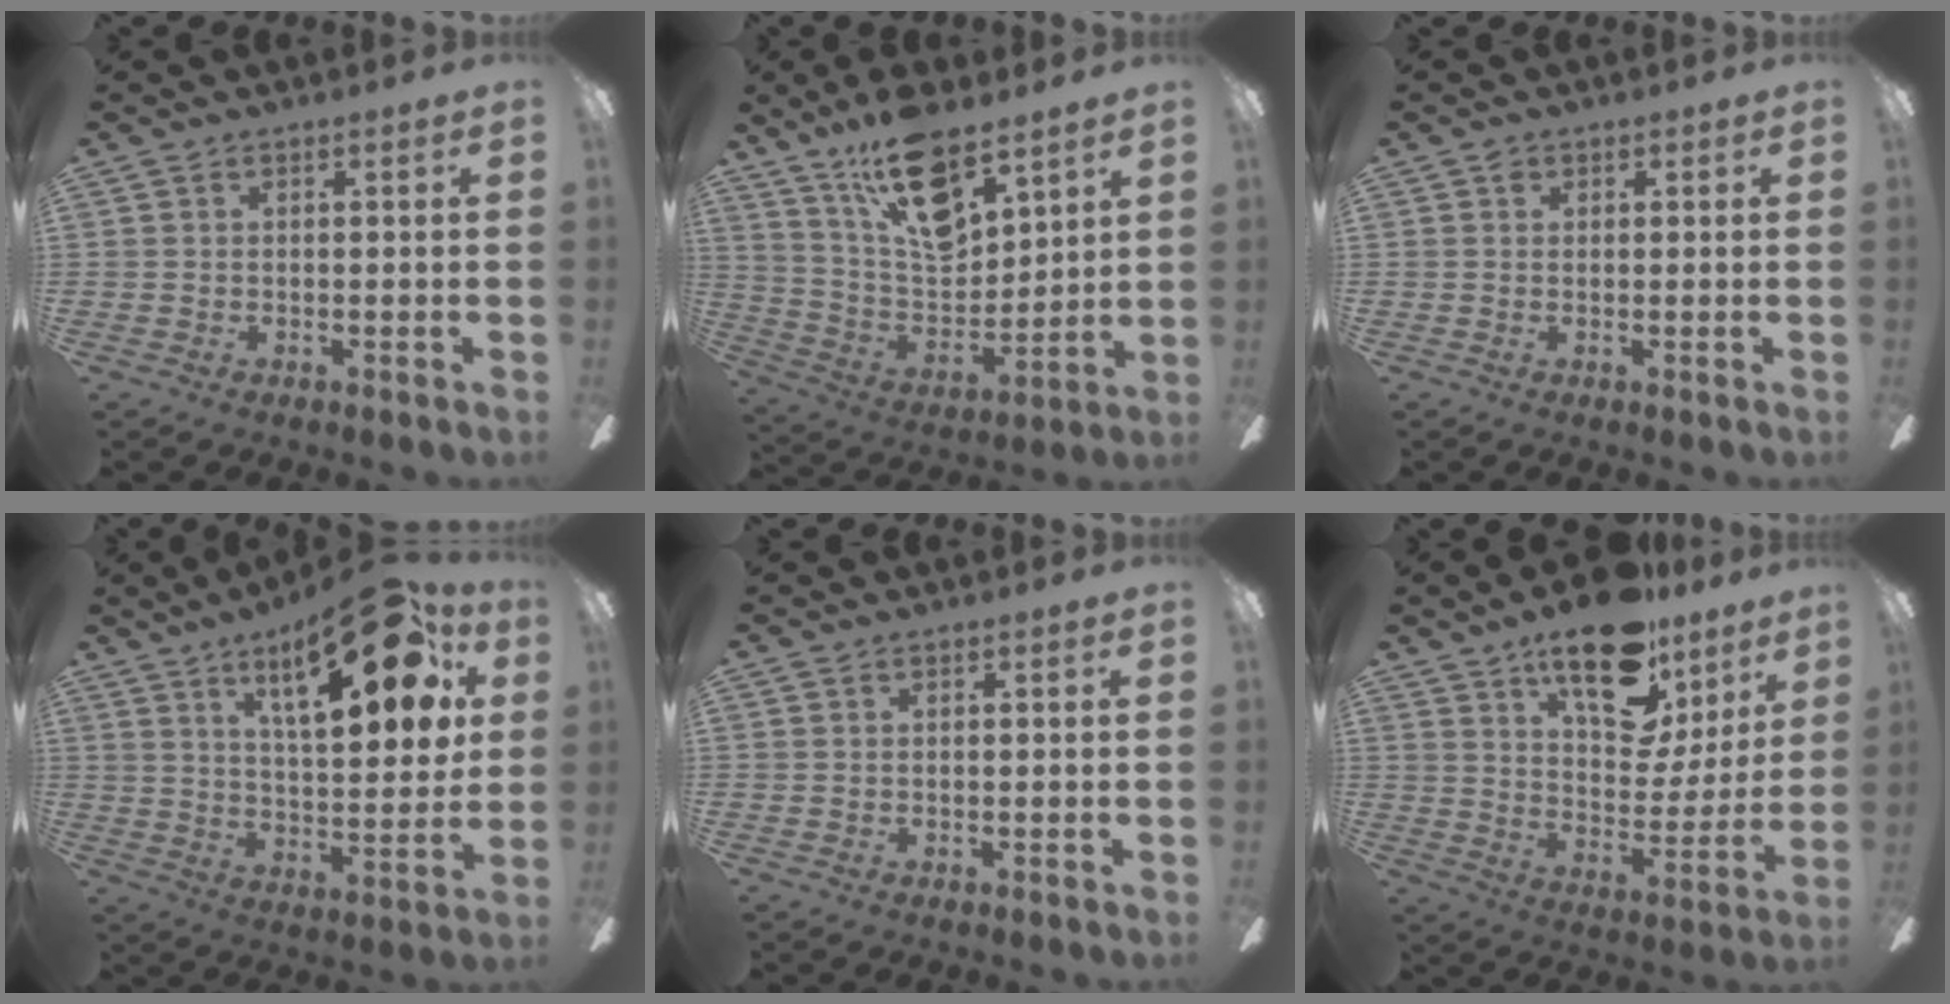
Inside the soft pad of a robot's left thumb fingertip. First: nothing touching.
{"total": 17.4, "force": [12.0, 7.4, 10.2], "torque": [-0.189, -0.063, 0.216]}
{"total": 1.2, "force": [0.5, 0.9, 0.6], "torque": [-0.014, 0.005, 0.009]}
{"total": 23.5, "force": [12.0, 8.7, 18.2], "torque": [-0.262, -0.054, 0.183]}
{"total": 0.0}
{"total": 20.0, "force": [13.4, 9.2, 11.7], "torque": [-0.175, -0.076, 0.228]}